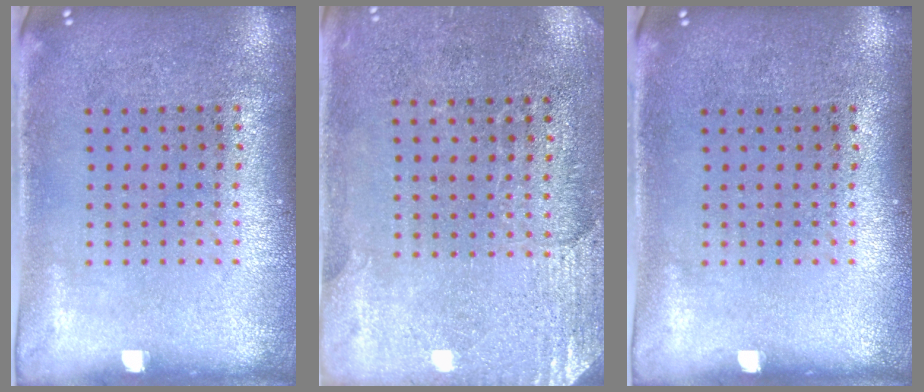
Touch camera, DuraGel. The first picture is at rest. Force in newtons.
{"total": 2.6, "press": 2.4, "slide": 1.1}
{"total": 0.0}